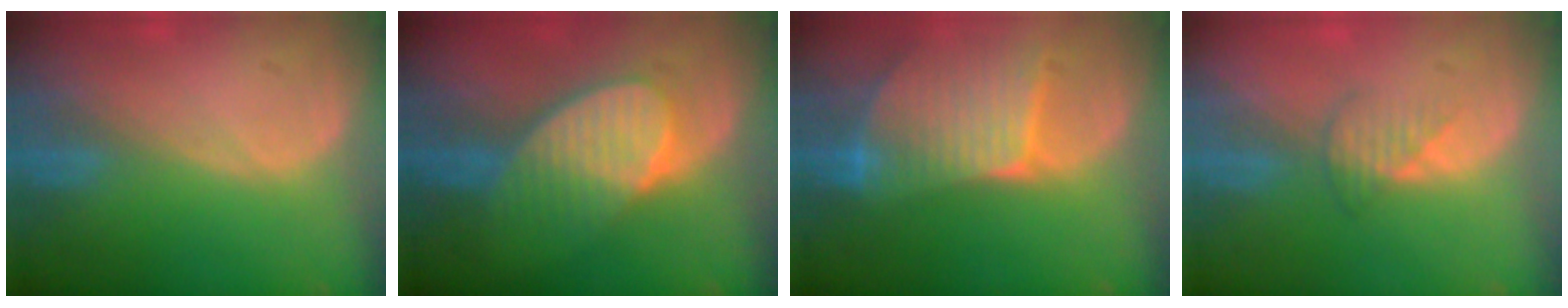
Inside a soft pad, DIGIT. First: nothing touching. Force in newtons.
{"total": 7.5, "press": 7.4, "slide": 1.3}
{"total": 9.5, "press": 8.4, "slide": 4.5}
{"total": 2.5, "press": 2.5, "slide": 0.3}